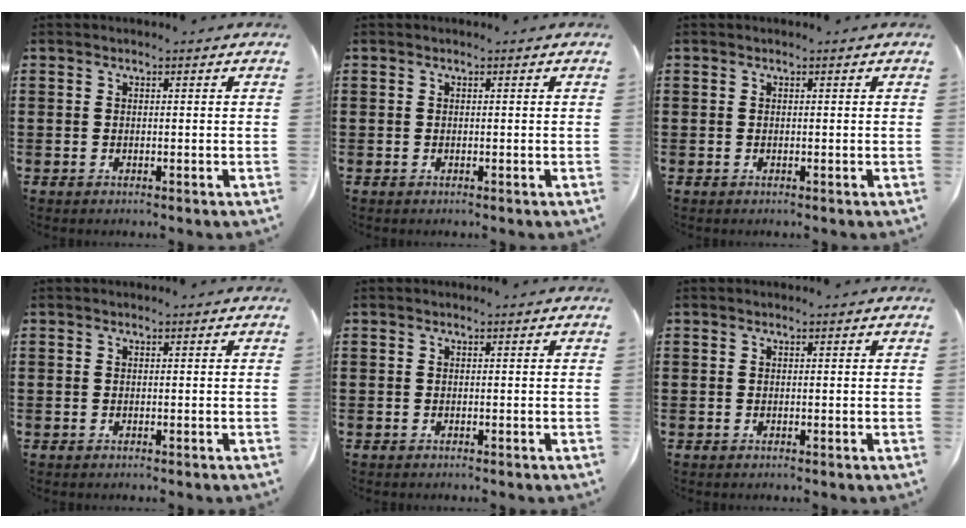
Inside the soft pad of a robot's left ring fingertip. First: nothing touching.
{"total": 0.0}
{"total": 0.0}
{"total": 0.0}
{"total": 0.0}
{"total": 0.0}